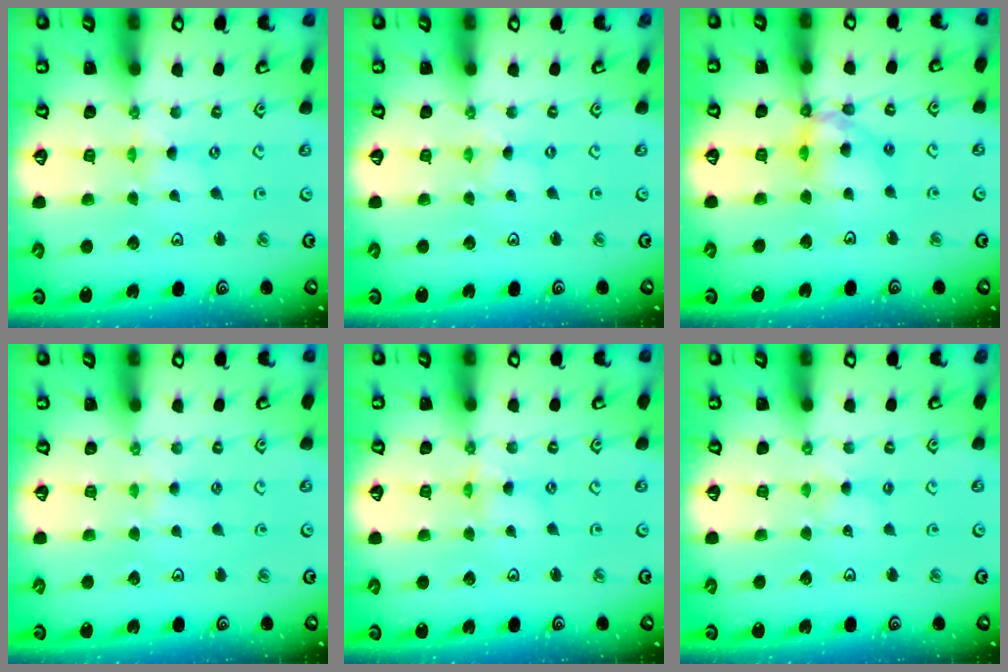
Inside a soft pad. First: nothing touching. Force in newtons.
{"total": 0.0}
{"total": 12.1, "press": 12.1, "slide": 1.2}
{"total": 2.4, "press": 2.3, "slide": 0.4}
{"total": 2.4, "press": 2.4, "slide": 0.3}
{"total": 1.9, "press": 1.9, "slide": 0.3}